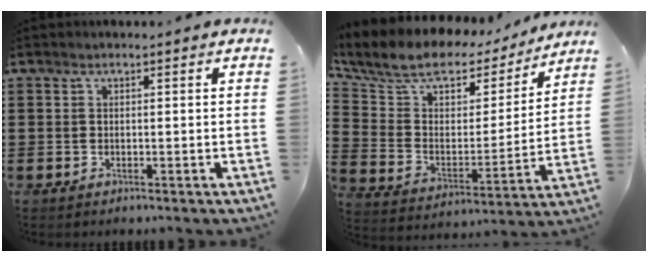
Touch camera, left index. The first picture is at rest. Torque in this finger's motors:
{"motor_torque": [2.14, 0.00, -0.03, -0.14]}